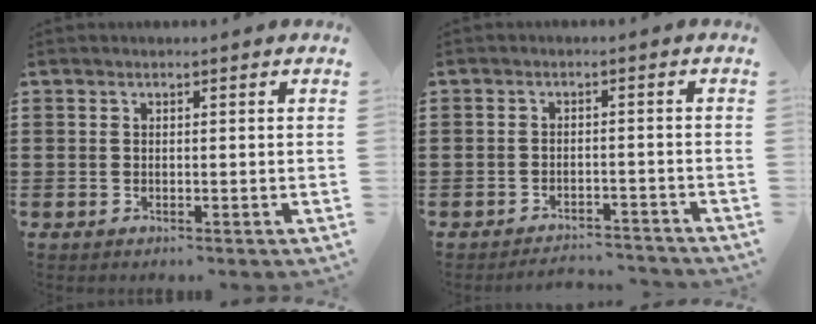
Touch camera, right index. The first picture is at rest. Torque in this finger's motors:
{"motor_torque": [-1.72, 0.42, -1.05, -0.21]}